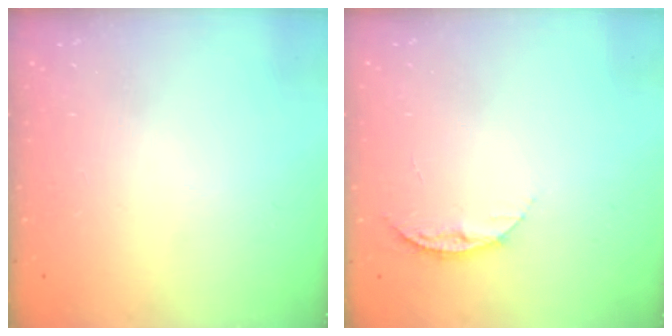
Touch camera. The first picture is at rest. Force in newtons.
{"total": 7.2, "press": 7.2, "slide": 0.9}